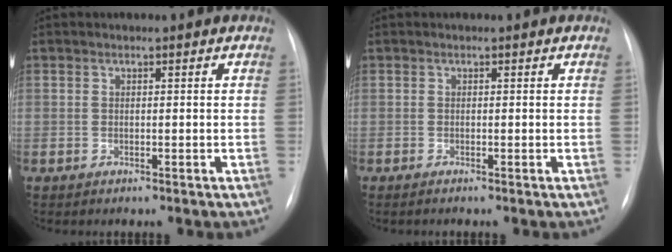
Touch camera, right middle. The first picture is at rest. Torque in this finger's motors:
{"motor_torque": [1.01, -1.12, 0.13, 0.03]}